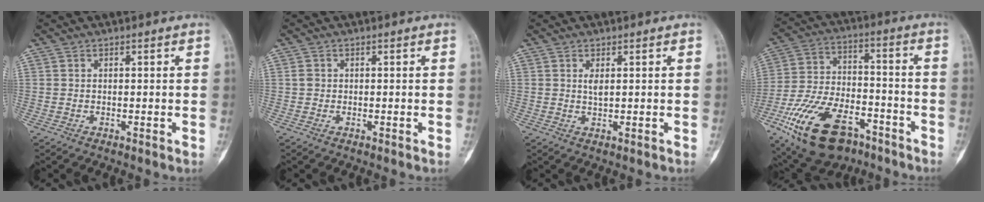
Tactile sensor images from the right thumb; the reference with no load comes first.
{"total": 1.0, "force": [-0.2, 0.9, 0.5], "torque": [-0.007, 0.002, -0.005]}
{"total": 2.6, "force": [0.6, 0.8, 2.4], "torque": [-0.048, -0.007, 0.013]}
{"total": 21.6, "force": [-12.0, 11.5, 13.8], "torque": [-0.270, 0.052, -0.206]}